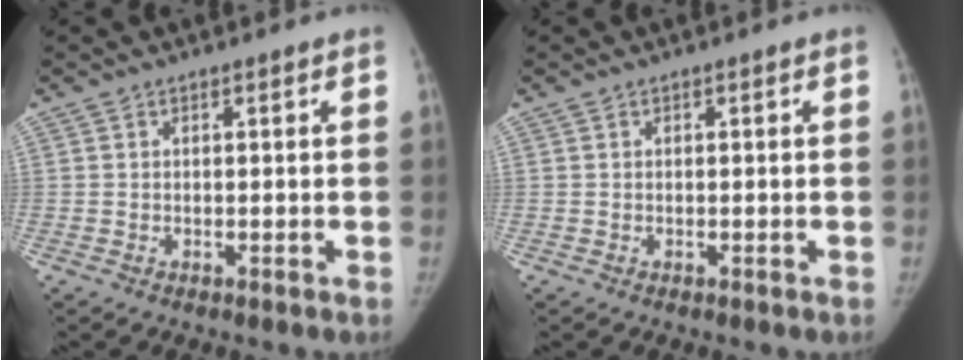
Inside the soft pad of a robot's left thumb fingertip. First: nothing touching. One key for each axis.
{"total": 0.0}